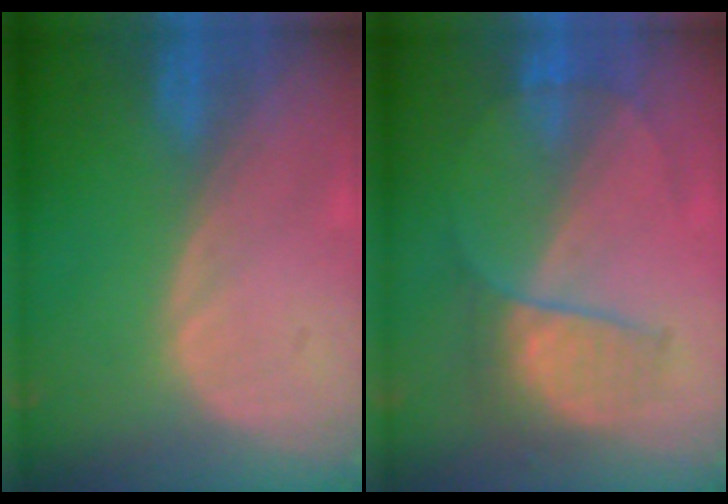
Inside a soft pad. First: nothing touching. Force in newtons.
{"total": 5.9, "press": 5.8, "slide": 1.0}